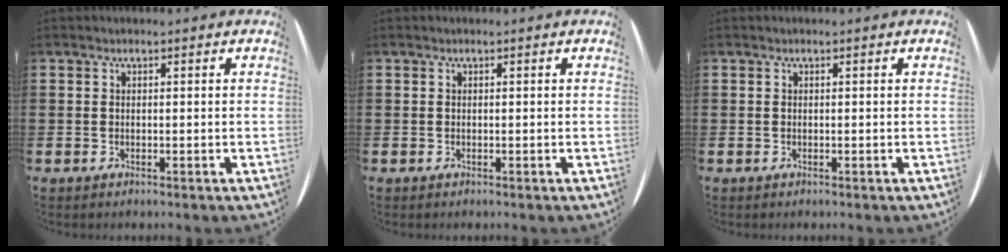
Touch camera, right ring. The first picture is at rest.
{"total": 0.0}
{"total": 0.0}